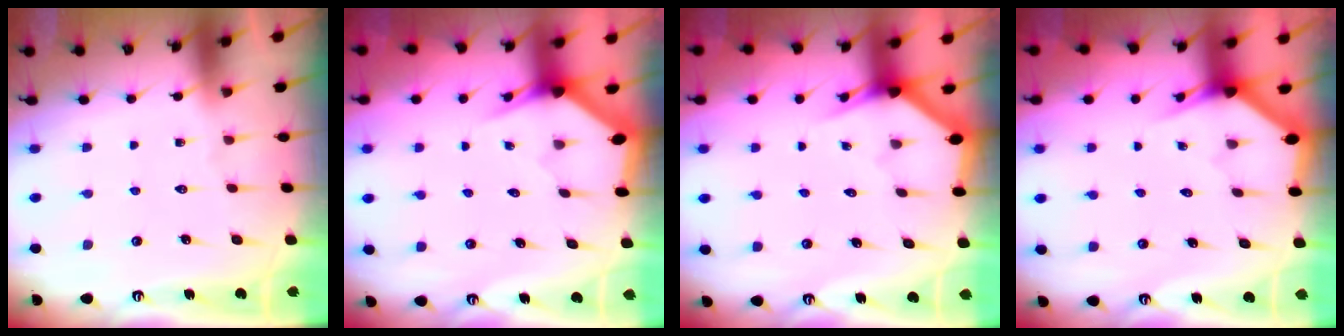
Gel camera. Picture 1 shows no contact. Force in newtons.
{"total": 3.0, "press": 3.0, "slide": 0.1}
{"total": 2.9, "press": 2.9, "slide": 0.1}
{"total": 3.0, "press": 3.0, "slide": 0.1}